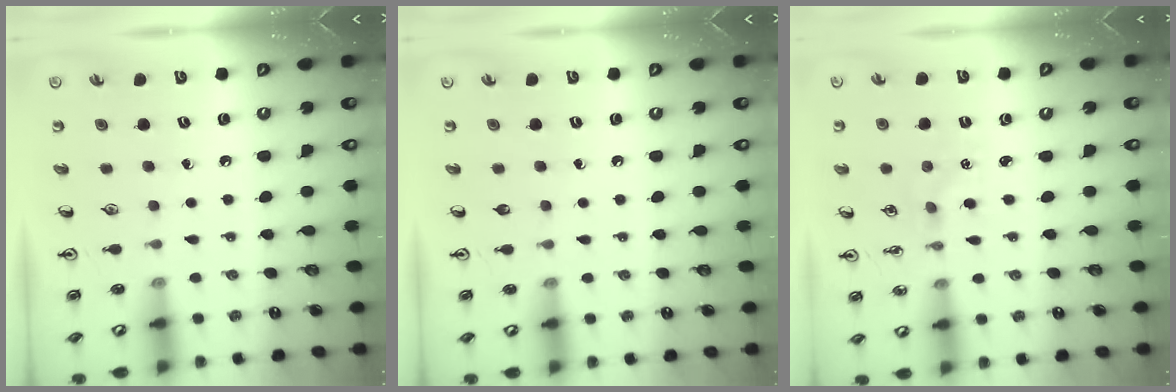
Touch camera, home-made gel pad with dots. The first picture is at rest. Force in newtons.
{"total": 0.0}
{"total": 2.1, "press": 2.1, "slide": 0.3}